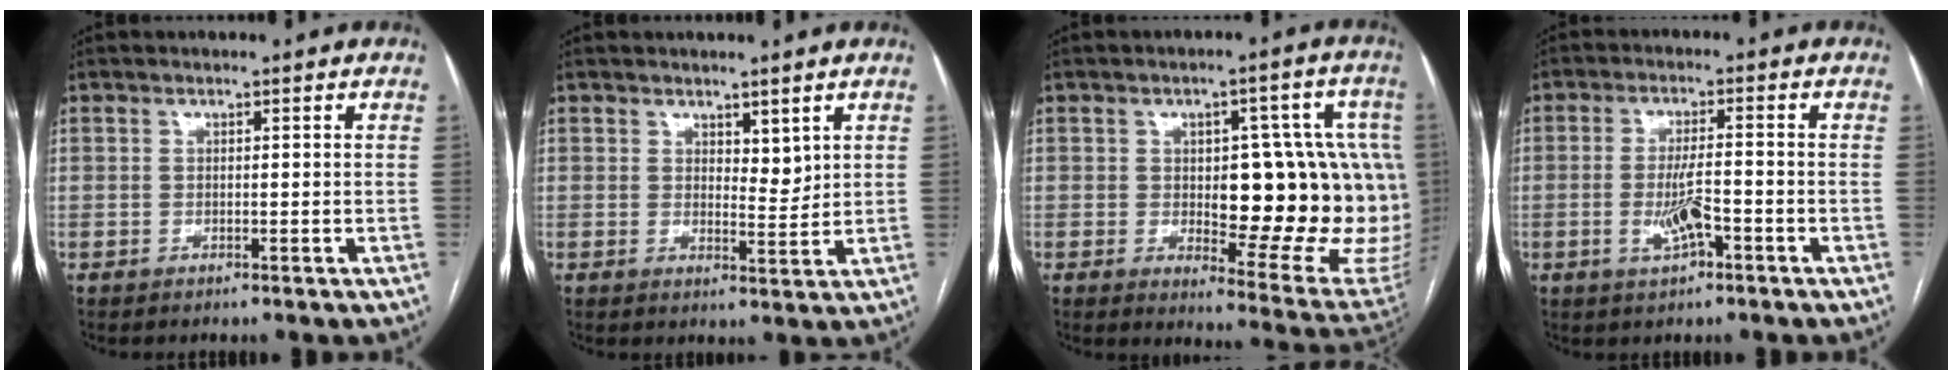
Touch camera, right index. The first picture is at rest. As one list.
[{"total": 1.6, "force": [1.0, 0.4, 1.1], "torque": [-0.018, -0.010, 0.019]}, {"total": 21.5, "force": [-0.1, 7.2, 20.2], "torque": [-0.182, 0.023, 0.019]}, {"total": 5.1, "force": [-1.8, 1.1, 4.6], "torque": [-0.092, -0.003, -0.029]}]